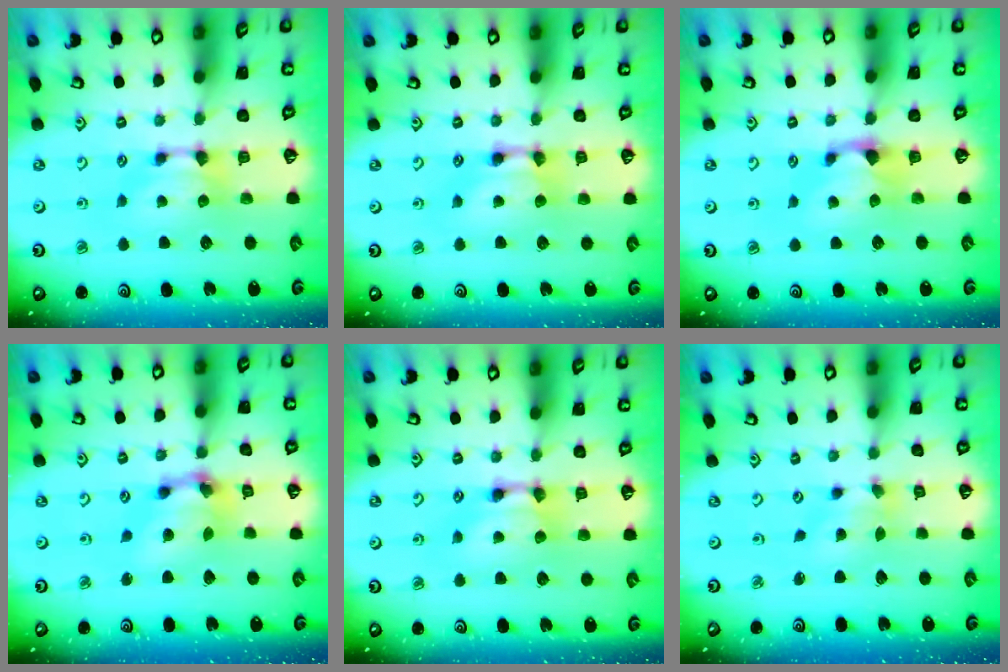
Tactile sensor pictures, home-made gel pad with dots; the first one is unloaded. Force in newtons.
{"total": 1.6, "press": 1.4, "slide": 0.6}
{"total": 1.0, "press": 0.1, "slide": 1.0}
{"total": 6.2, "press": 5.7, "slide": 2.3}
{"total": 2.2, "press": 2.2, "slide": 0.1}
{"total": 1.9, "press": 1.4, "slide": 1.3}